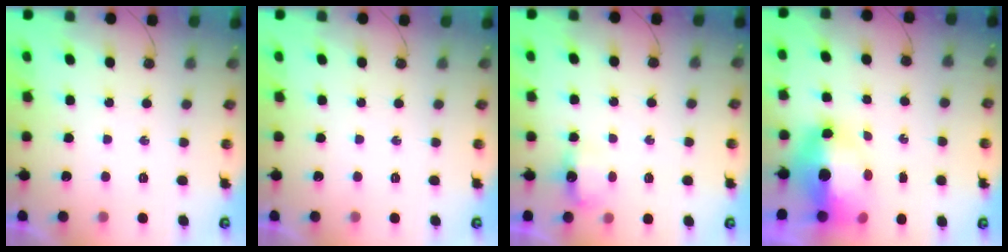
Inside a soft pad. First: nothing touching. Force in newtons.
{"total": 0.0}
{"total": 4.6, "press": 4.5, "slide": 0.6}
{"total": 10.6, "press": 10.5, "slide": 1.8}